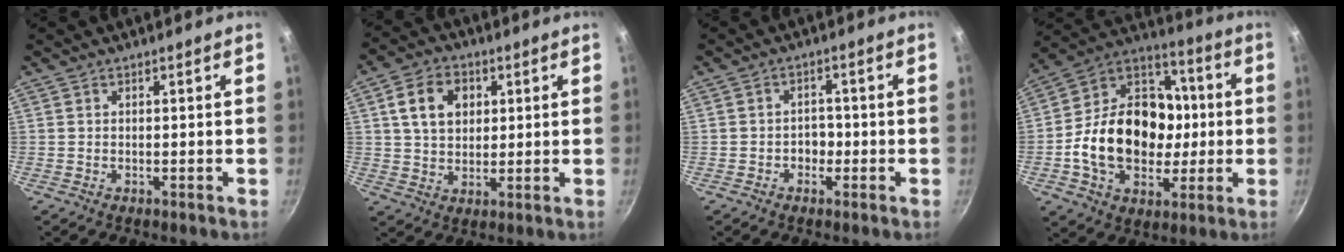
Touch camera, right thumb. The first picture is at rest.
{"total": 9.9, "force": [2.8, 7.3, 6.0], "torque": [-0.085, 0.003, 0.044]}
{"total": 3.0, "force": [-1.0, 2.4, 1.4], "torque": [0.002, 0.013, -0.018]}
{"total": 23.6, "force": [-2.0, 17.8, 15.3], "torque": [-0.217, 0.042, -0.039]}